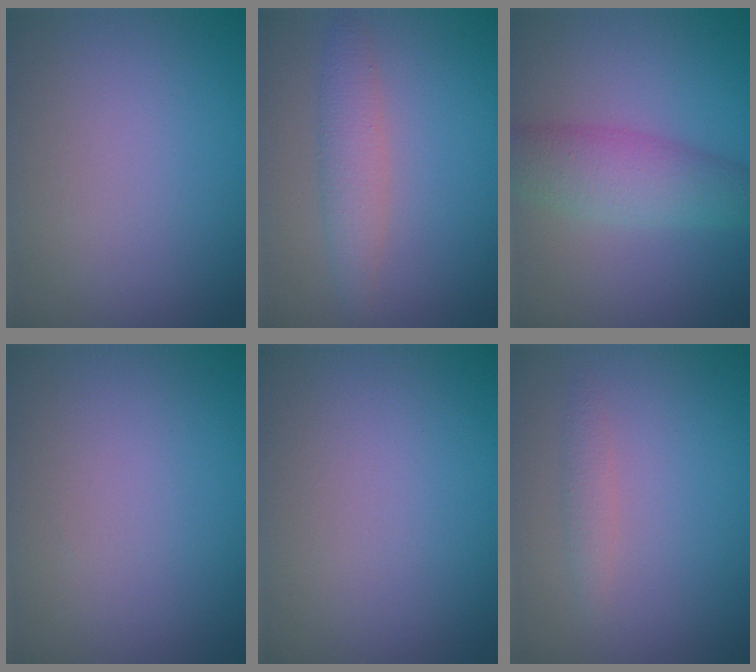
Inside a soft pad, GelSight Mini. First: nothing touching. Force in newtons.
{"total": 2.4, "press": 2.4, "slide": 0.1}
{"total": 4.4, "press": 4.4, "slide": 0.1}
{"total": 0.0}
{"total": 0.0}
{"total": 1.1, "press": 1.1, "slide": 0.0}